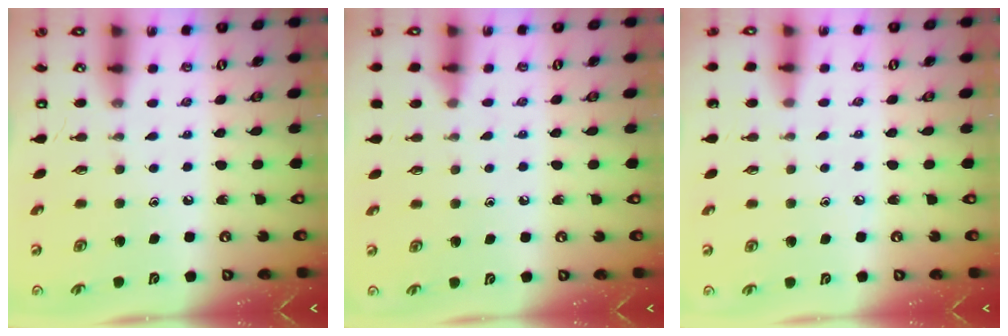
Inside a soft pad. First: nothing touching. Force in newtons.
{"total": 5.0, "press": 5.0, "slide": 0.7}
{"total": 3.9, "press": 3.8, "slide": 0.5}